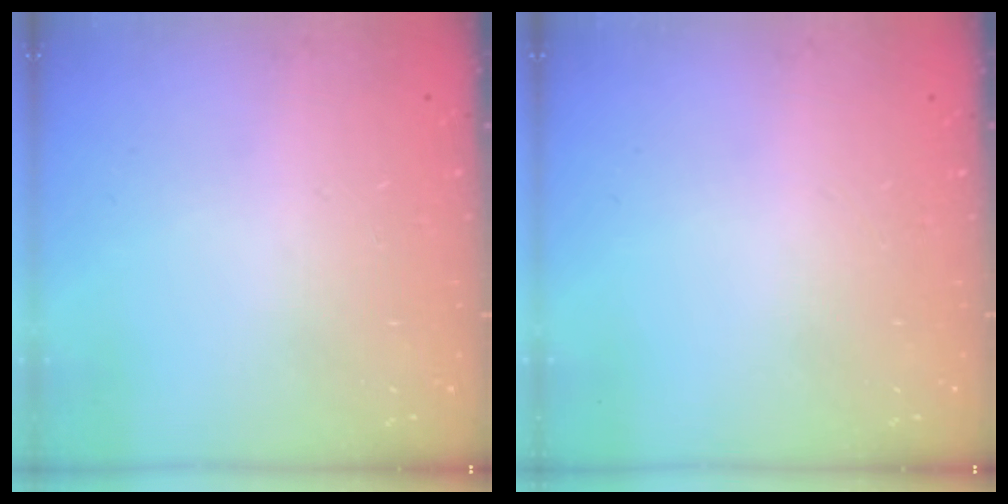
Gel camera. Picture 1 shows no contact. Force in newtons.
{"total": 0.0}